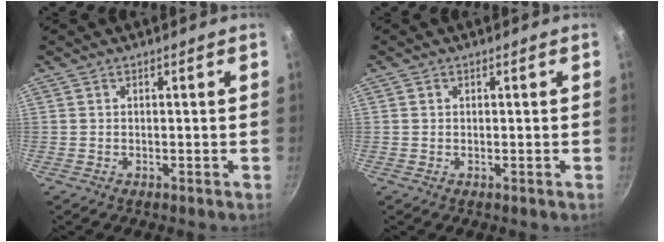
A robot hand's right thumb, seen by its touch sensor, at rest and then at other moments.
{"total": 0.7, "force": [0.3, 0.6, 0.2], "torque": [-0.002, 0.002, 0.003]}